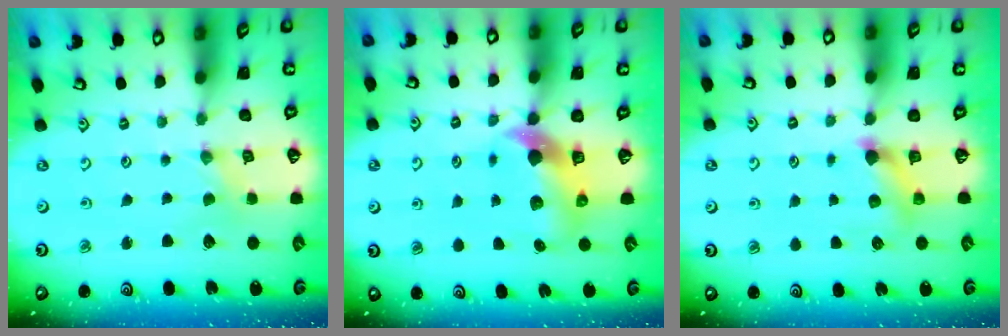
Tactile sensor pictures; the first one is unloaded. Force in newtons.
{"total": 7.3, "press": 7.1, "slide": 1.3}
{"total": 6.9, "press": 6.9, "slide": 0.5}